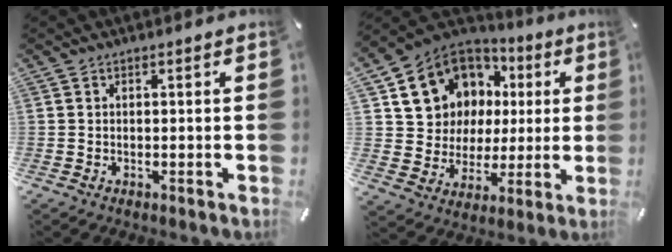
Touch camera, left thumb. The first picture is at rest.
{"total": 13.8, "force": [5.1, 12.4, 3.3], "torque": [-0.070, -0.035, 0.118]}